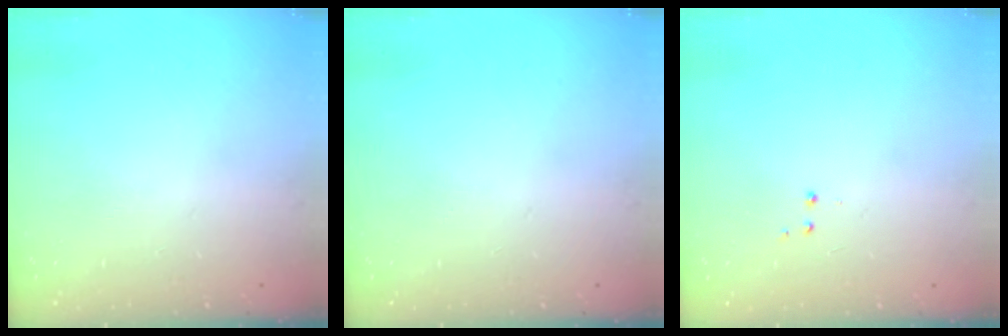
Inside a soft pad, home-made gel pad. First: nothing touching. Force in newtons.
{"total": 0.0}
{"total": 2.9, "press": 2.8, "slide": 0.7}